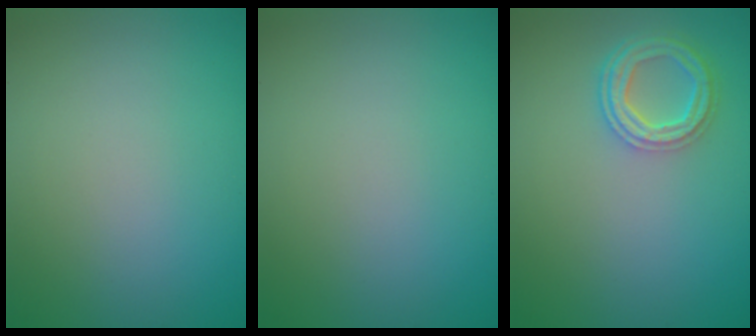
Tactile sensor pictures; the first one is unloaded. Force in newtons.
{"total": 0.0}
{"total": 4.1, "press": 3.2, "slide": 2.5}